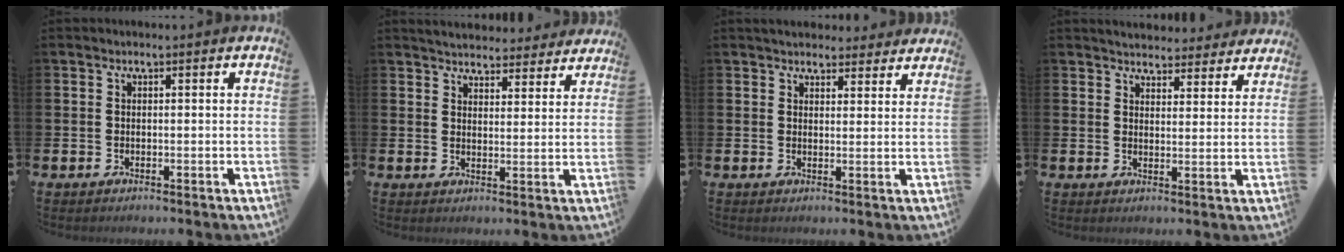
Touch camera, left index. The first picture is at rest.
{"total": 4.5, "force": [4.5, 0.8, -0.2], "torque": [-0.007, -0.033, 0.077]}
{"total": 3.9, "force": [3.7, 1.1, 0.1], "torque": [-0.004, -0.017, 0.069]}
{"total": 4.3, "force": [4.2, 0.9, -0.1], "torque": [-0.005, -0.030, 0.075]}